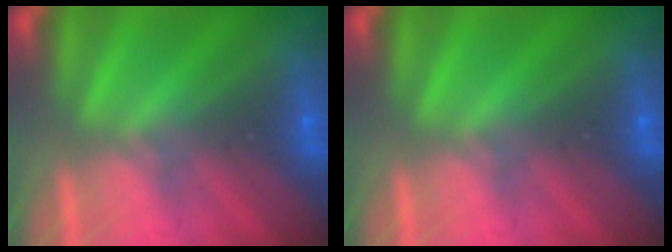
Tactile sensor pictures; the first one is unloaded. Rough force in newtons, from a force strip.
{"total": 0.0}